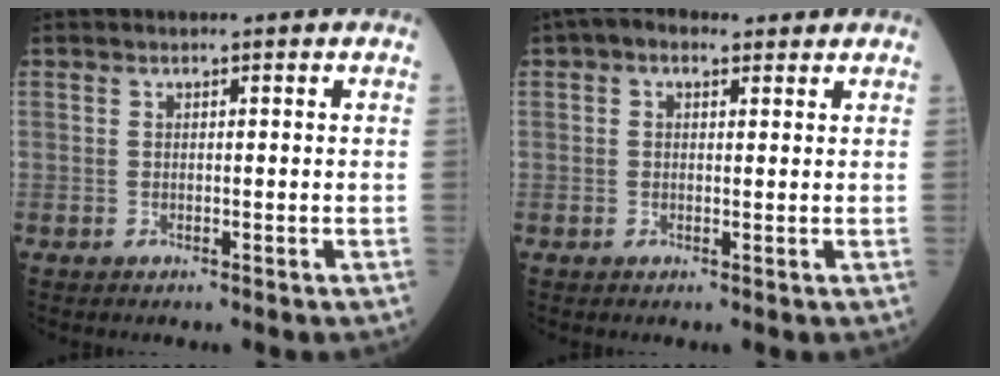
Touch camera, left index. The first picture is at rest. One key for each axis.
{"total": 3.9, "fx": 2.3, "fy": 2.2, "fz": 2.2, "tx": -0.045, "ty": 0.033, "tz": 0.038}